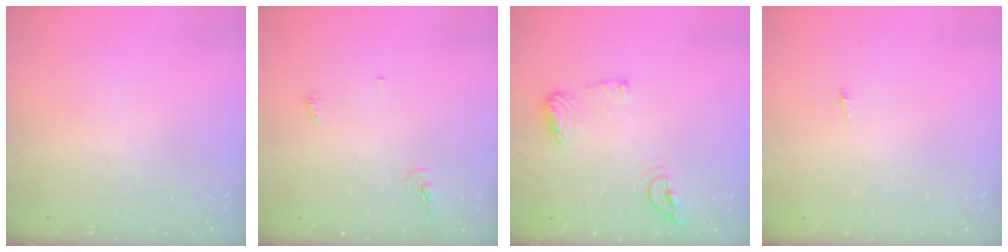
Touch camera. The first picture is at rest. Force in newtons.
{"total": 4.5, "press": 4.2, "slide": 1.5}
{"total": 9.7, "press": 9.7, "slide": 0.3}
{"total": 2.6, "press": 2.5, "slide": 0.3}